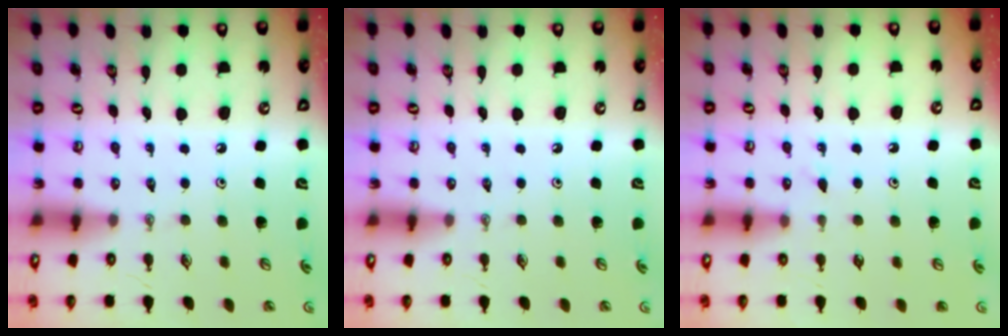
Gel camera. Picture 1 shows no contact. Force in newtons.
{"total": 0.0}
{"total": 5.7, "press": 5.6, "slide": 0.8}